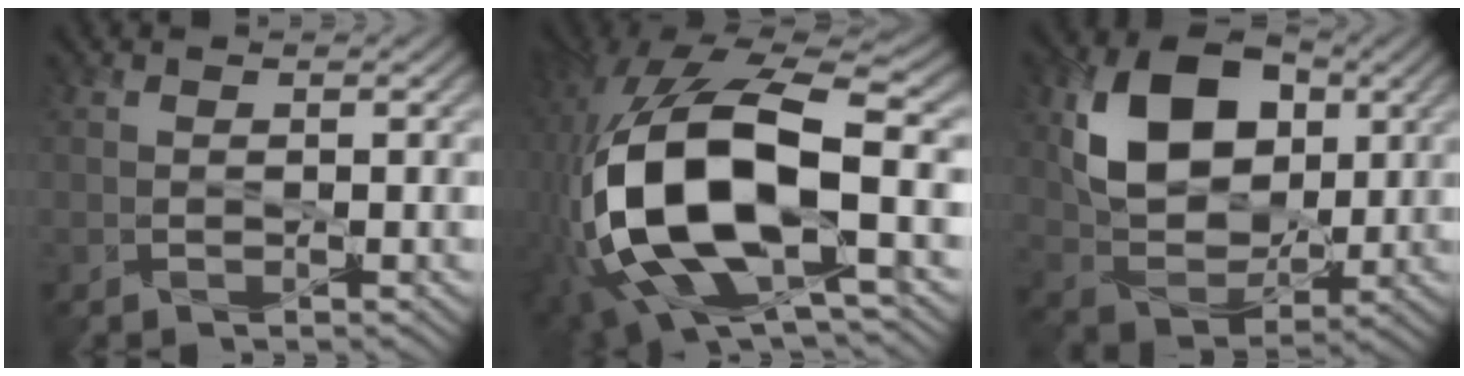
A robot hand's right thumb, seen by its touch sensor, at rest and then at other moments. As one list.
[{"total": 20.1, "force": [-3.2, 9.0, 17.7], "torque": [-0.408, -0.037, -0.028]}, {"total": 11.8, "force": [3.5, 8.1, 7.9], "torque": [-0.156, -0.005, 0.066]}]